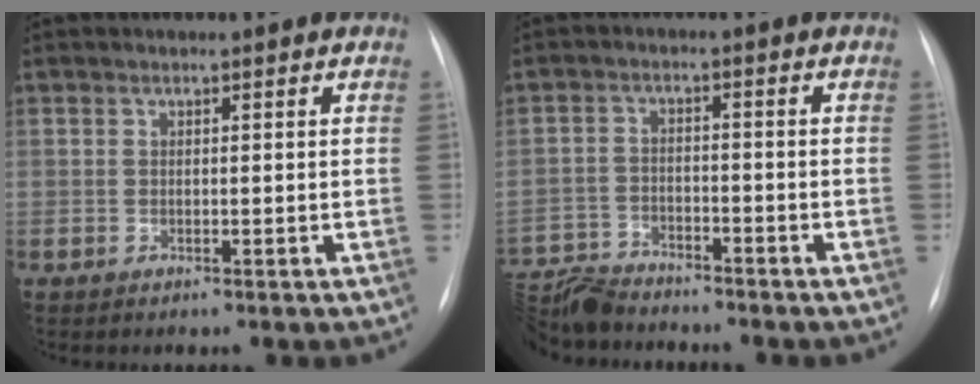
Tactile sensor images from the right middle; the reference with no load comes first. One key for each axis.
{"total": 8.6, "fx": -8.5, "fy": 1.2, "fz": 1.1, "tx": -0.025, "ty": -0.007, "tz": -0.155}